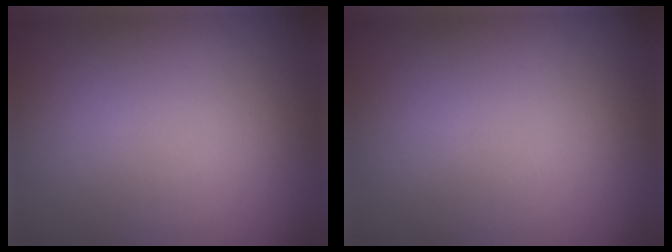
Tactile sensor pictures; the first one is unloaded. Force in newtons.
{"total": 0.0}